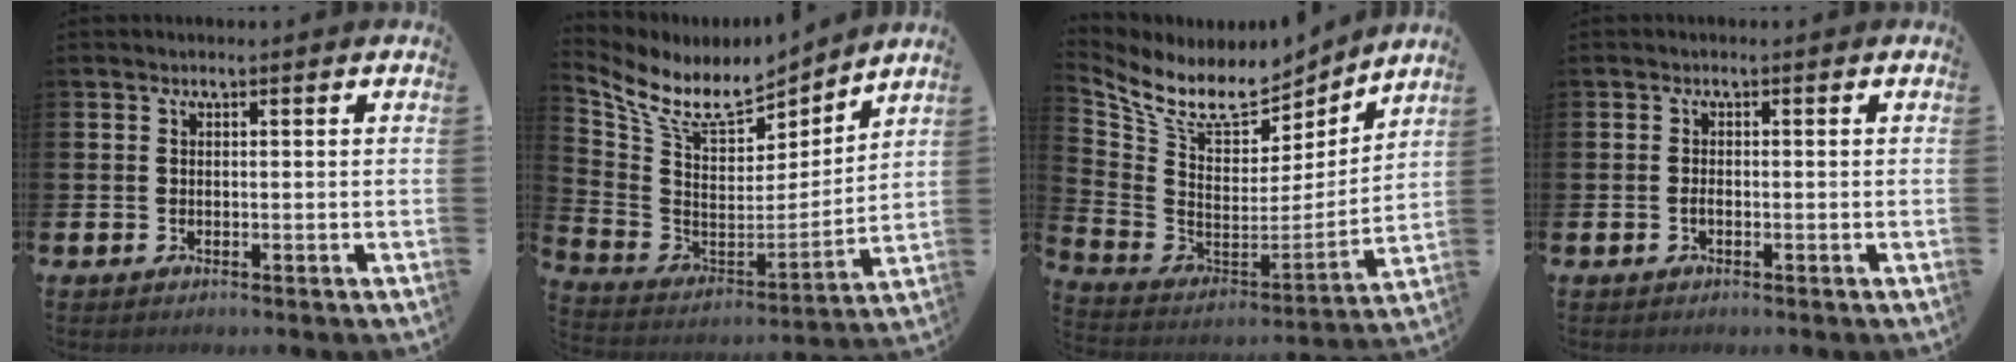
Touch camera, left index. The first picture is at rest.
{"total": 10.0, "force": [8.4, 3.9, 4.0], "torque": [-0.118, -0.053, 0.148]}
{"total": 10.3, "force": [8.5, 4.2, 4.1], "torque": [-0.115, -0.057, 0.146]}
{"total": 0.8, "force": [-0.4, 0.4, 0.6], "torque": [-0.013, 0.000, -0.007]}